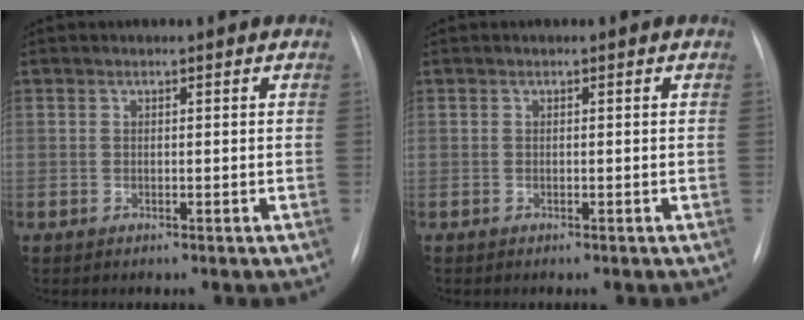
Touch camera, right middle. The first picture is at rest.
{"total": 0.0}